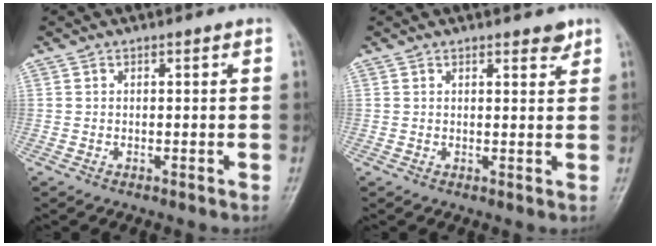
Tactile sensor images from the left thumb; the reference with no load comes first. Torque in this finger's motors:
{"motor_torque": [-0.24, -0.23, -0.32, -0.16, 0.04]}